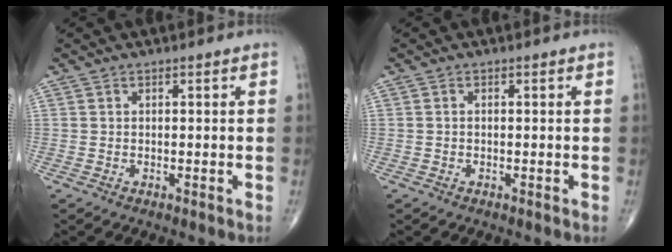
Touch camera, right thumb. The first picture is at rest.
{"total": 0.0}